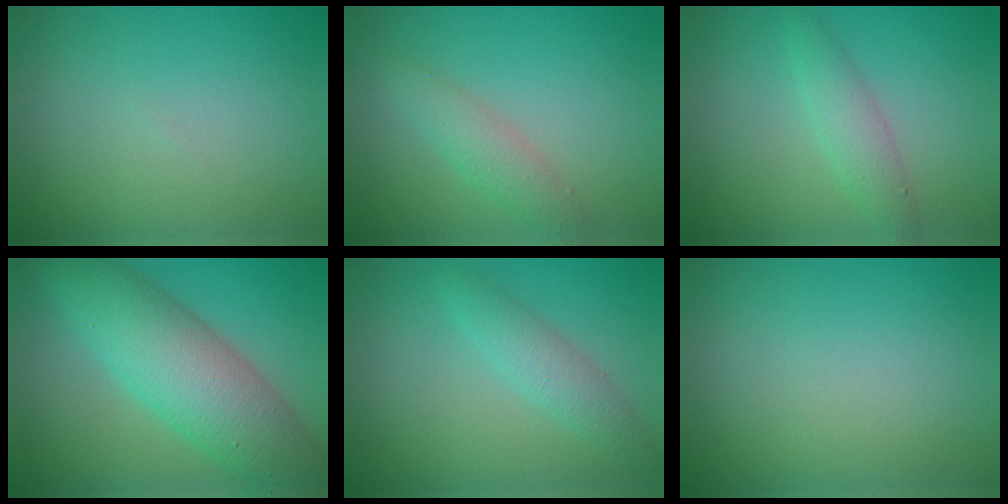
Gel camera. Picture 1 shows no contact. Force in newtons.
{"total": 2.5, "press": 2.5, "slide": 0.1}
{"total": 2.4, "press": 2.4, "slide": 0.1}
{"total": 9.6, "press": 9.6, "slide": 0.1}
{"total": 2.7, "press": 2.7, "slide": 0.1}
{"total": 0.0}